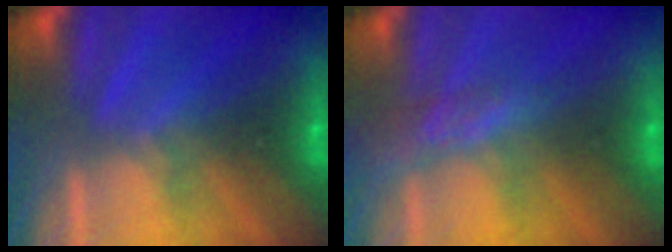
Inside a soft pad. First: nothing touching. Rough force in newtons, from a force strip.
{"total": 2.6}